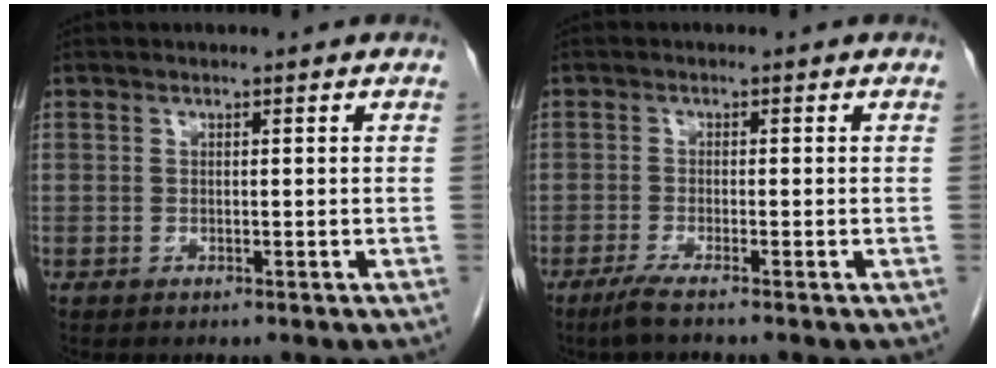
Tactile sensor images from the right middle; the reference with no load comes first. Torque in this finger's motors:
{"motor_torque": [-0.02, -0.30, 0.00, 0.01]}